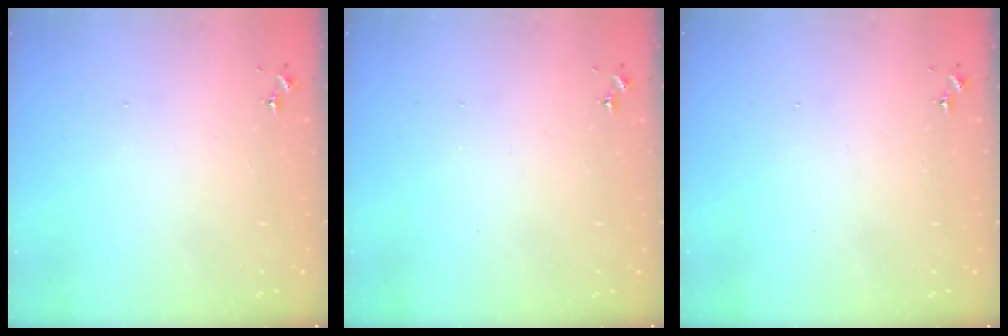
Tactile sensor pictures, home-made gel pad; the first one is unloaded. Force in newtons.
{"total": 0.0}
{"total": 0.0}